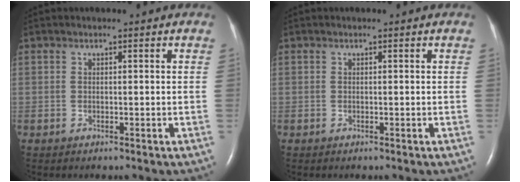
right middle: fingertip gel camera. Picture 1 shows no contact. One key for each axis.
{"total": 0.0}